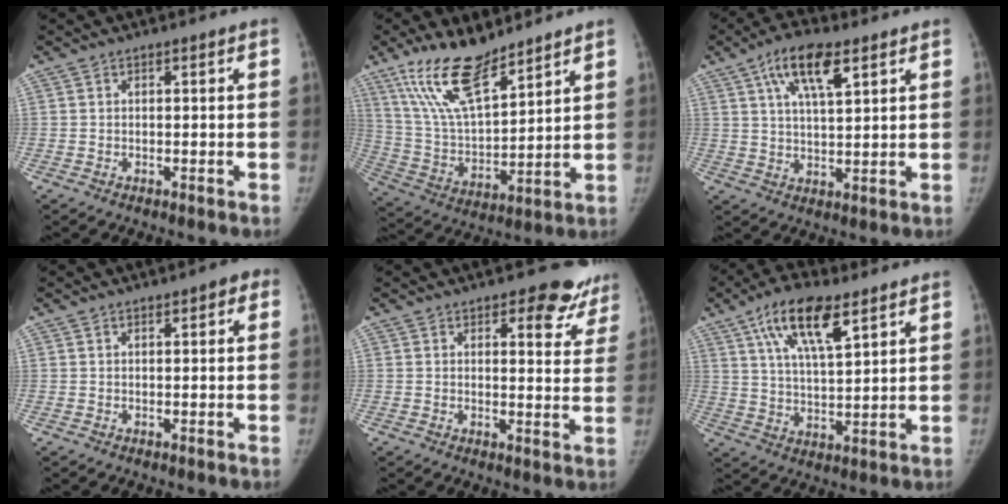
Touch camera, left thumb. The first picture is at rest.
{"total": 16.7, "force": [12.0, 5.4, 10.3], "torque": [-0.170, -0.059, 0.238]}
{"total": 10.6, "force": [5.4, 3.8, 8.2], "torque": [-0.137, -0.013, 0.098]}
{"total": 2.1, "force": [0.8, 0.9, 1.7], "torque": [-0.016, 0.010, 0.007]}
{"total": 8.9, "force": [6.6, 3.9, 4.5], "torque": [-0.012, -0.039, 0.065]}
{"total": 13.3, "force": [7.2, 4.7, 10.2], "torque": [-0.168, -0.020, 0.130]}